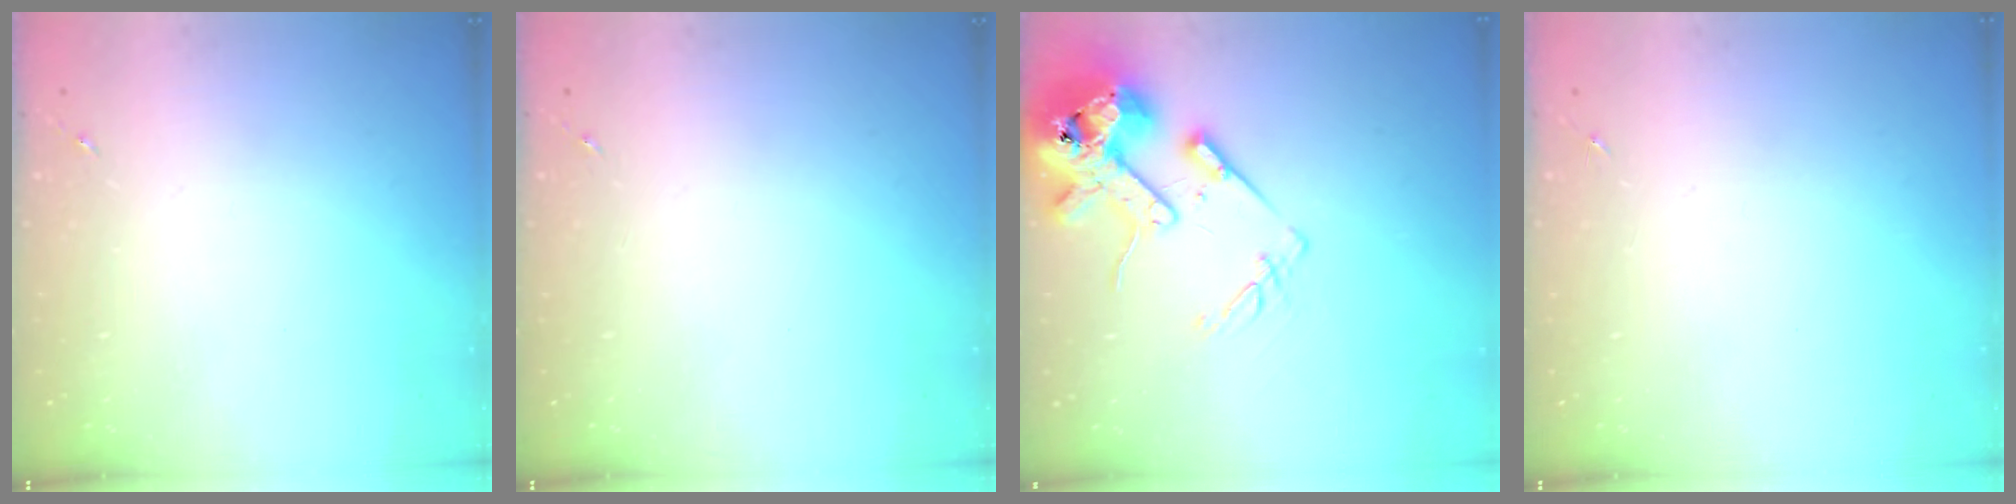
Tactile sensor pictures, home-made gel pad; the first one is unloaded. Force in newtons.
{"total": 0.0}
{"total": 16.1, "press": 15.9, "slide": 2.4}
{"total": 0.0}